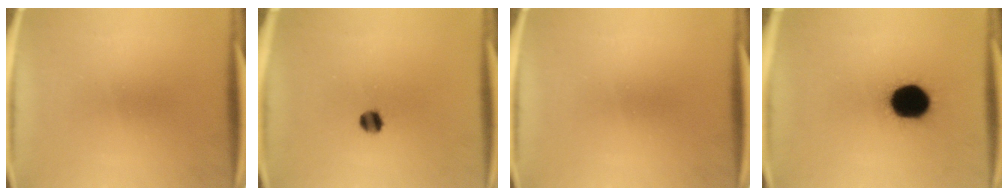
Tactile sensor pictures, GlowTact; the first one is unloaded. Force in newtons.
{"total": 3.3}
{"total": 0.0}
{"total": 16.3}